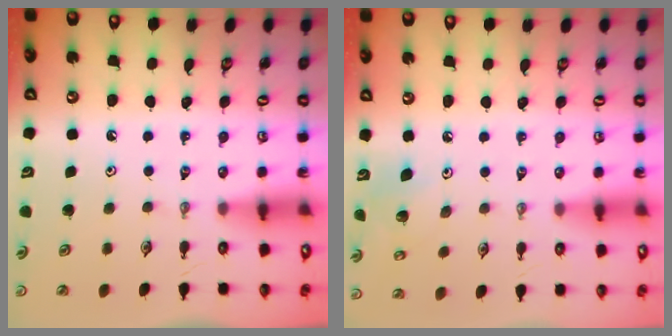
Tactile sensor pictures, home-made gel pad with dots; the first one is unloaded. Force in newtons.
{"total": 6.2, "press": 6.0, "slide": 1.4}